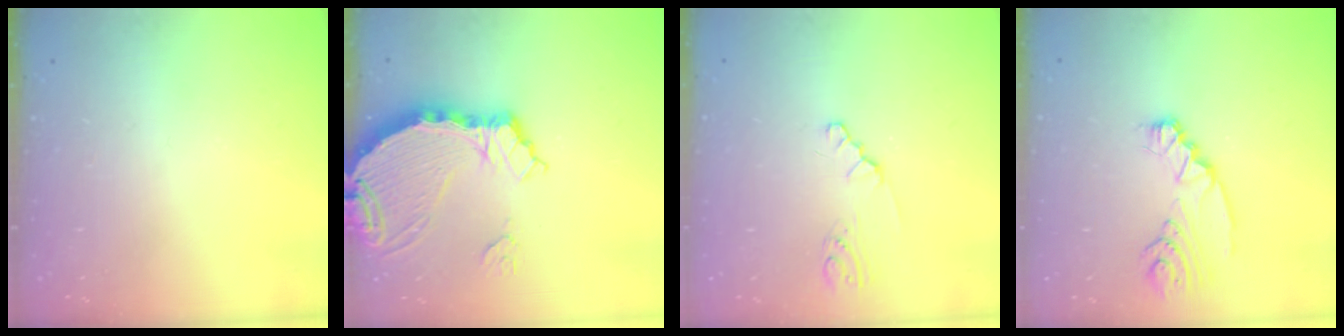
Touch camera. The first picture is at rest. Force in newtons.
{"total": 9.3, "press": 9.1, "slide": 2.1}
{"total": 0.8, "press": 0.8, "slide": 0.2}
{"total": 6.3, "press": 6.3, "slide": 0.1}